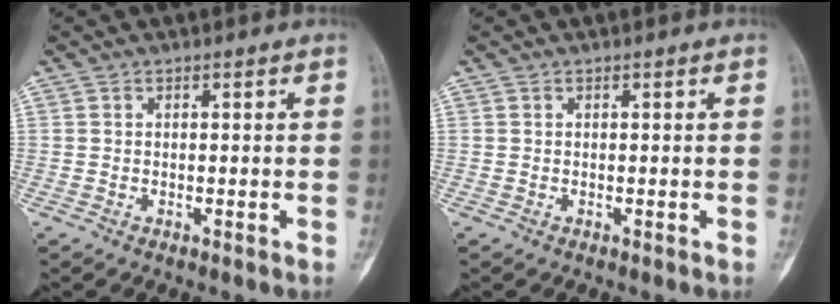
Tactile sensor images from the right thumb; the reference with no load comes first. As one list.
[{"total": 0.0}]